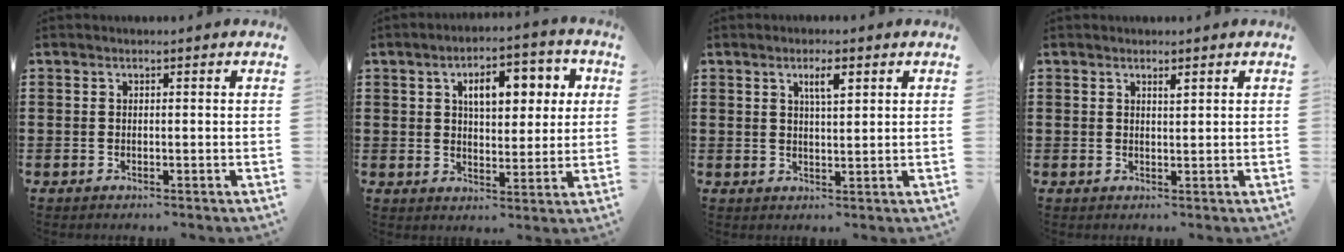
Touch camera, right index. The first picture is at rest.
{"total": 8.1, "force": [3.0, 4.0, 6.4], "torque": [-0.097, 0.000, 0.040]}
{"total": 3.2, "force": [1.5, 0.8, 2.7], "torque": [-0.049, 0.002, 0.022]}
{"total": 1.1, "force": [0.9, 0.2, 0.6], "torque": [-0.012, 0.000, 0.016]}